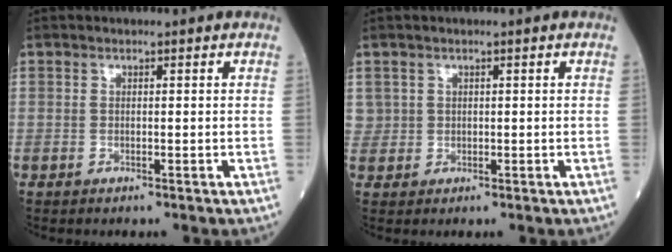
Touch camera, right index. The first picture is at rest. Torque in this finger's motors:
{"motor_torque": [1.06, -0.03, 0.50, 0.18]}